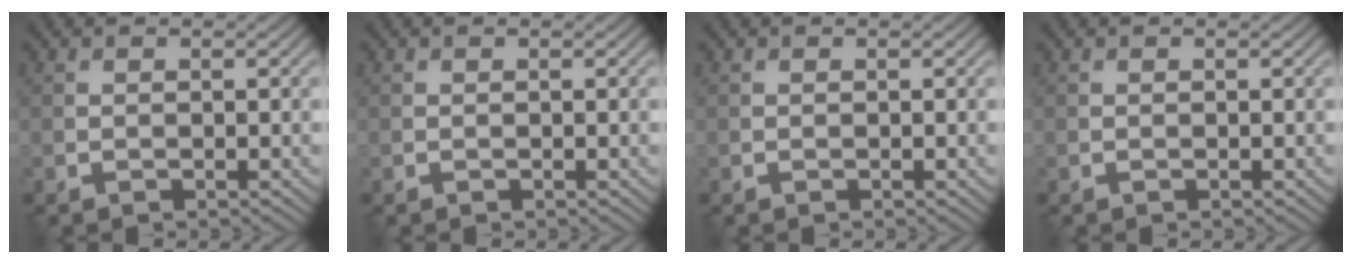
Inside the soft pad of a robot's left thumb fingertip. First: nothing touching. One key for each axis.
{"total": 0.0}
{"total": 0.0}
{"total": 0.0}